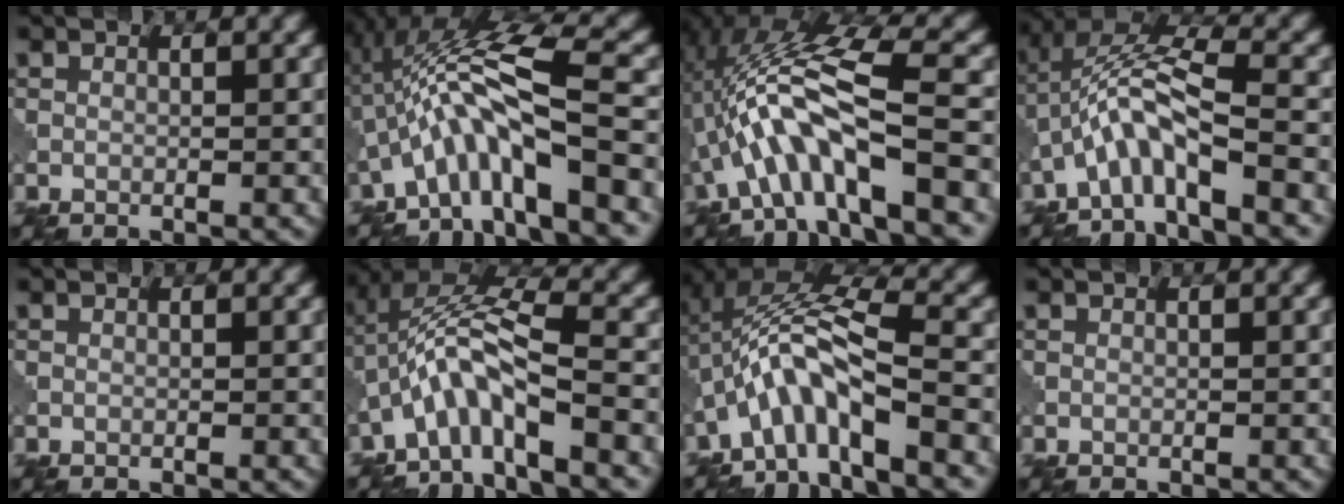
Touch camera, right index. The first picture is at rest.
{"total": 8.9, "force": [-2.6, 1.6, 8.4], "torque": [-0.140, 0.029, -0.053]}
{"total": 8.7, "force": [-2.7, 1.9, 8.1], "torque": [-0.144, 0.021, -0.051]}
{"total": 6.5, "force": [-2.9, 1.6, 5.6], "torque": [-0.112, 0.019, -0.064]}
{"total": 0.0}
{"total": 7.3, "force": [-3.1, 1.9, 6.4], "torque": [-0.121, 0.020, -0.069]}
{"total": 8.4, "force": [-3.3, 2.1, 7.4], "torque": [-0.137, 0.022, -0.070]}
{"total": 0.0}